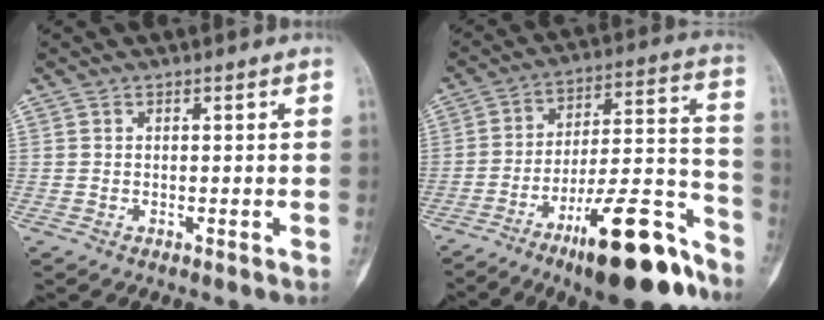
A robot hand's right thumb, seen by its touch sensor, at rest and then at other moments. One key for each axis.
{"total": 21.1, "fx": -13.7, "fy": 5.8, "fz": 15.1, "tx": -0.194, "ty": 0.100, "tz": -0.214}